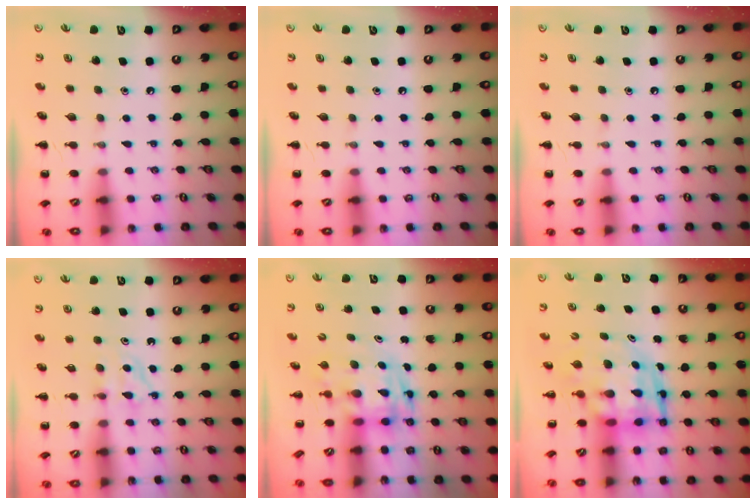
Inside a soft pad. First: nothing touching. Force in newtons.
{"total": 0.0}
{"total": 0.0}
{"total": 5.1, "press": 5.0, "slide": 1.0}
{"total": 3.4, "press": 3.3, "slide": 0.6}
{"total": 6.2, "press": 5.9, "slide": 1.9}